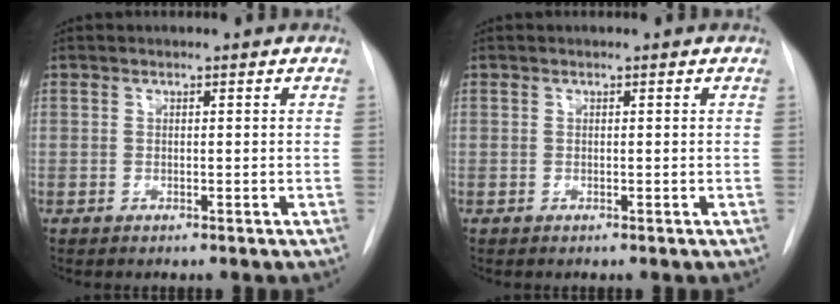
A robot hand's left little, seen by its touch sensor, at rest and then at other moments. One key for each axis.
{"total": 0.0}